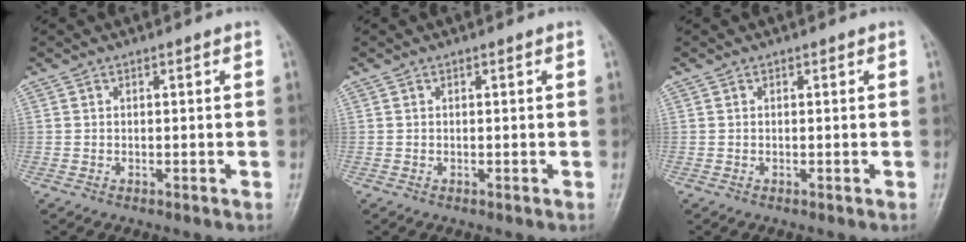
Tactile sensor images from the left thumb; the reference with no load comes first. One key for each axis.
{"total": 0.0}
{"total": 0.0}